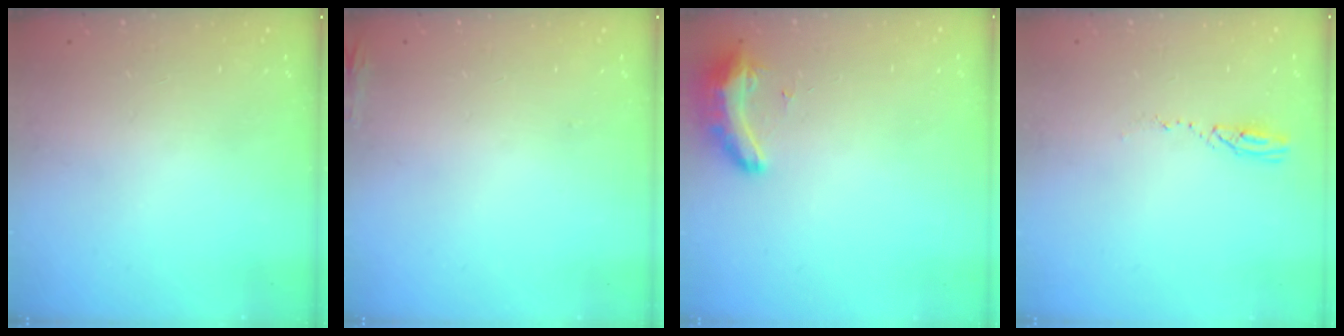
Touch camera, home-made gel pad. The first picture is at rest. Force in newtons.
{"total": 6.3, "press": 5.9, "slide": 2.1}
{"total": 16.2, "press": 11.0, "slide": 11.9}
{"total": 4.1, "press": 4.1, "slide": 0.4}